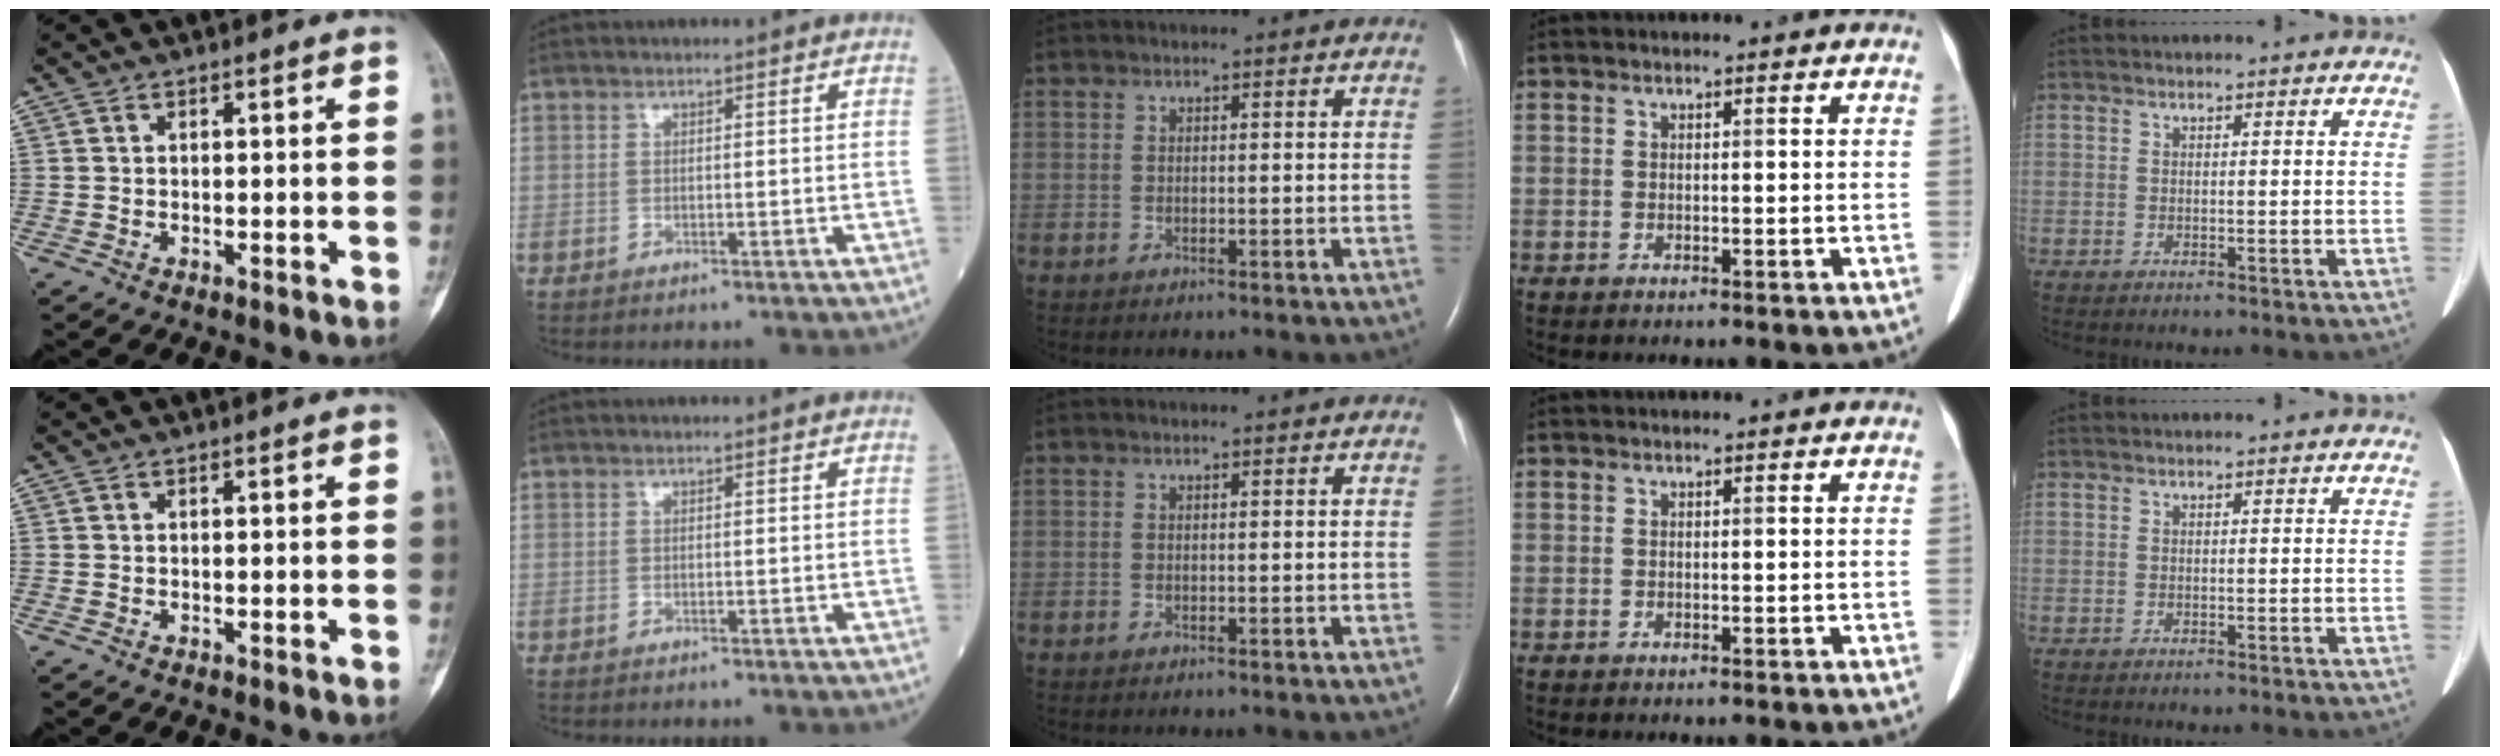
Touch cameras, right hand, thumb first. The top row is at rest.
{}